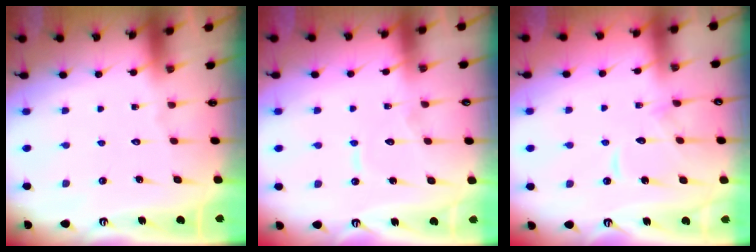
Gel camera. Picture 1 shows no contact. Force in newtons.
{"total": 5.4, "press": 5.4, "slide": 0.4}
{"total": 10.4, "press": 10.4, "slide": 1.1}